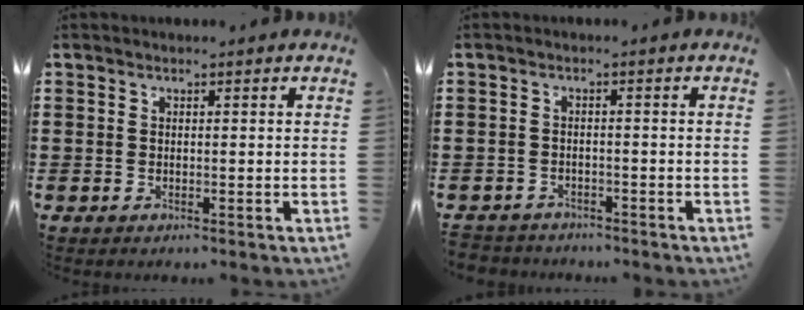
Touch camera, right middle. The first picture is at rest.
{"total": 2.1, "force": [-2.1, 0.3, -0.3], "torque": [-0.003, -0.002, -0.046]}